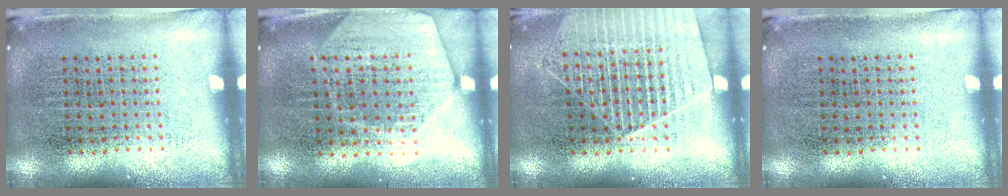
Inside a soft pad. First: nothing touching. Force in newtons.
{"total": 1.7, "press": 1.6, "slide": 0.7}
{"total": 1.4, "press": 1.3, "slide": 0.5}
{"total": 0.0}